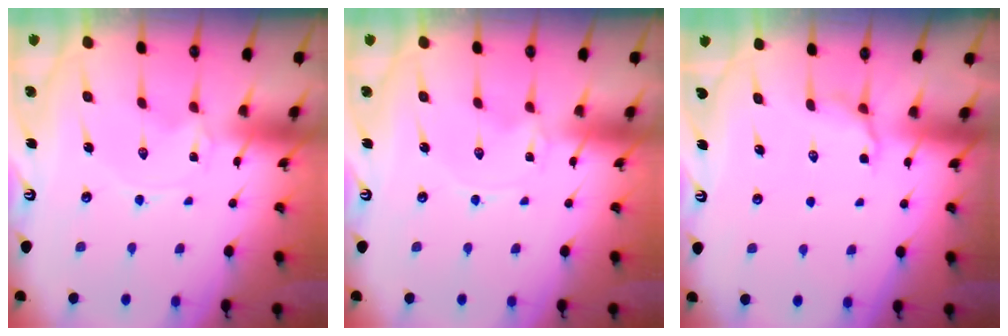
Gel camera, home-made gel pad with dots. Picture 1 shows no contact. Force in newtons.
{"total": 0.0}
{"total": 4.9, "press": 4.6, "slide": 1.4}